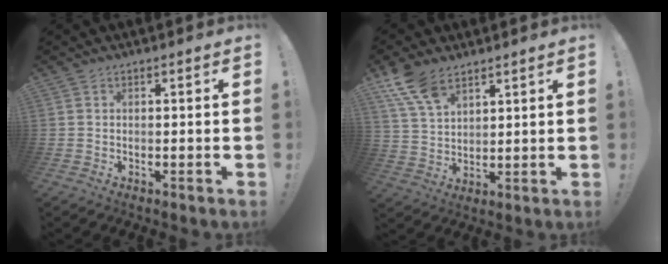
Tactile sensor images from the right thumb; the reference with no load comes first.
{"total": 9.9, "force": [6.9, 4.9, 5.2], "torque": [-0.101, -0.032, 0.135]}